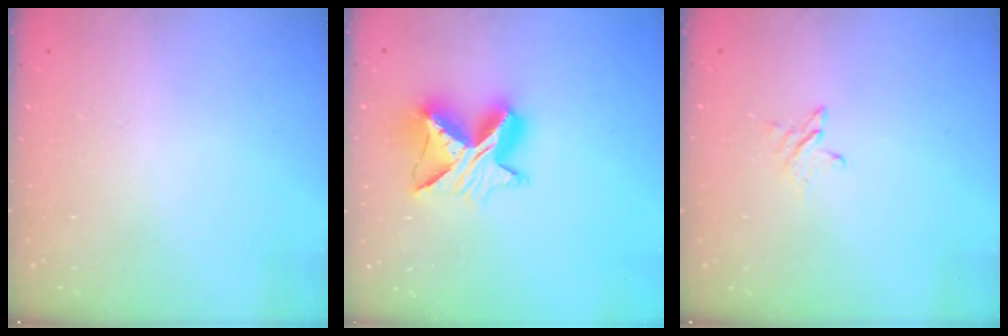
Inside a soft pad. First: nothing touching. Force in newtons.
{"total": 10.9, "press": 10.9, "slide": 0.8}
{"total": 3.2, "press": 3.1, "slide": 0.3}